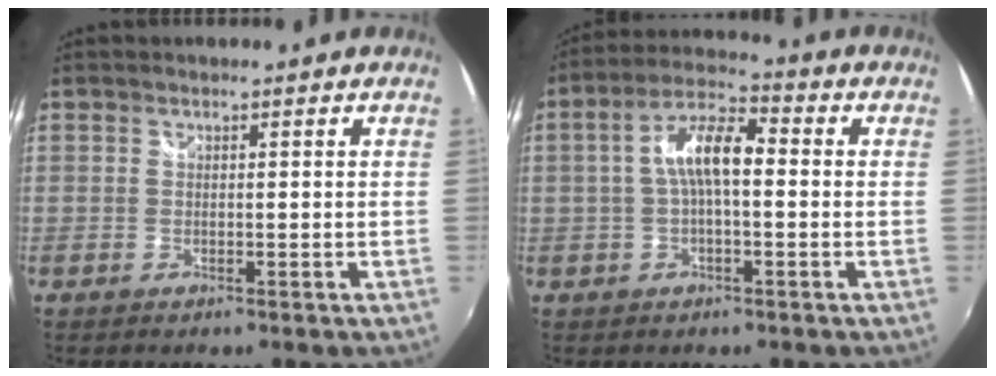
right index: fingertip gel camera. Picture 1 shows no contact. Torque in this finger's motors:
{"motor_torque": [0.29, -0.05, 0.41, 0.11]}